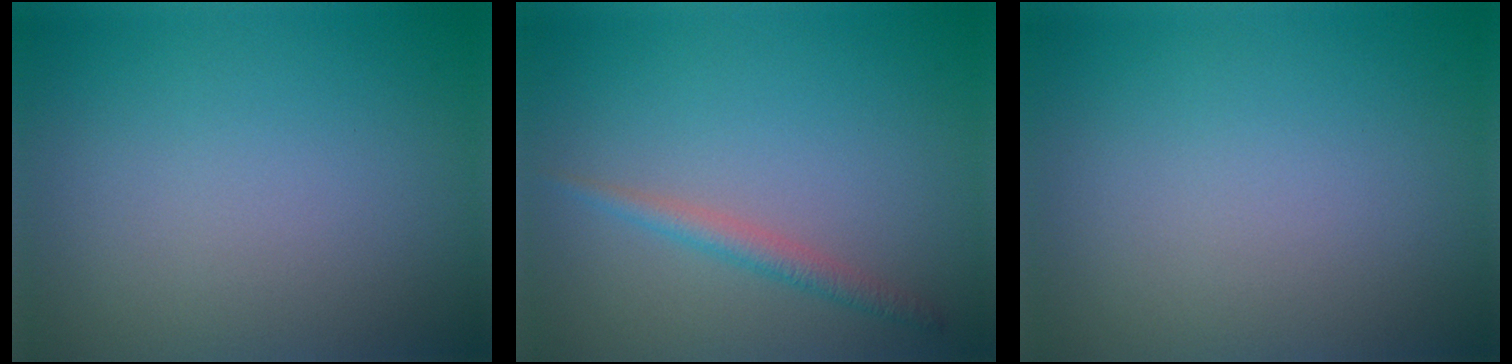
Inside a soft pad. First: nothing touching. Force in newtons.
{"total": 1.8, "press": 1.8, "slide": 0.1}
{"total": 0.0}